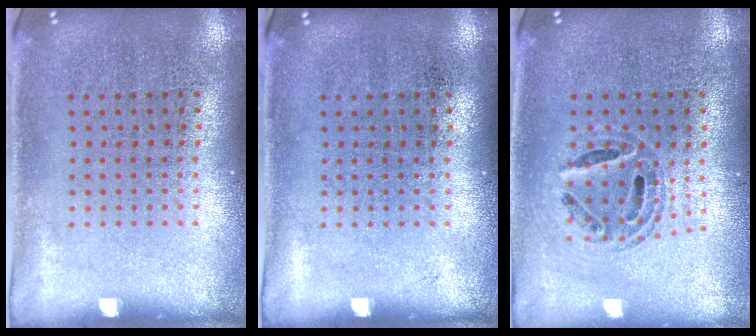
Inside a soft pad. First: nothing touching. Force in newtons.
{"total": 0.0}
{"total": 0.7, "press": 0.7, "slide": 0.3}